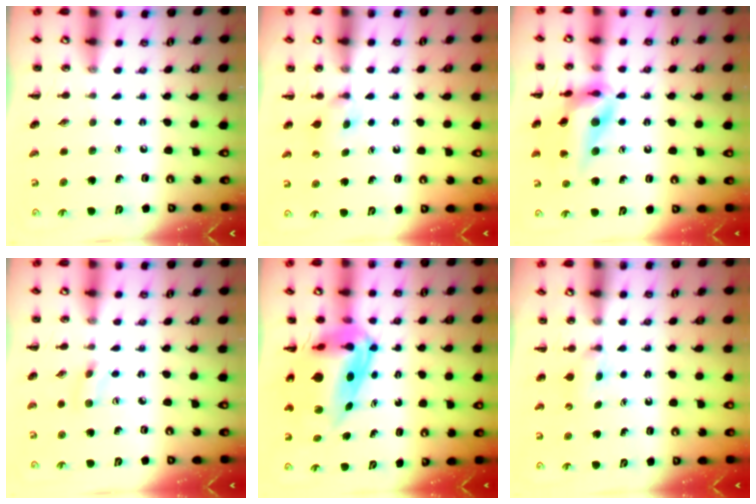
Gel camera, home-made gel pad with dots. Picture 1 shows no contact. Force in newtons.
{"total": 2.5, "press": 2.3, "slide": 1.0}
{"total": 16.0, "press": 15.8, "slide": 2.1}
{"total": 1.7, "press": 1.6, "slide": 0.7}
{"total": 11.8, "press": 11.3, "slide": 3.5}
{"total": 2.3, "press": 2.1, "slide": 0.9}